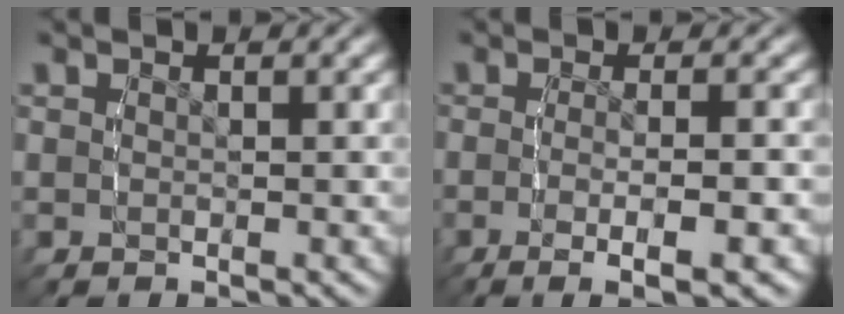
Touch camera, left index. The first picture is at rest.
{"total": 4.9, "force": [-2.9, 0.8, 3.9], "torque": [-0.072, -0.015, -0.036]}